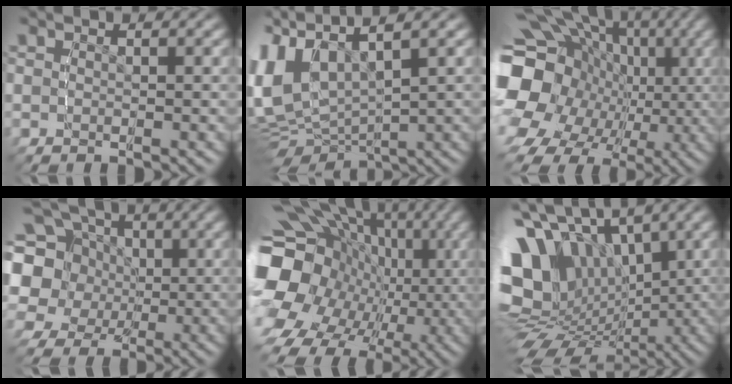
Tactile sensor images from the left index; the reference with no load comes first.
{"total": 13.2, "force": [1.4, 10.1, 8.4], "torque": [-0.212, -0.031, 0.029]}
{"total": 16.4, "force": [-0.8, 13.6, 9.3], "torque": [-0.175, -0.047, -0.002]}
{"total": 14.0, "force": [3.1, 11.9, 6.6], "torque": [-0.148, -0.020, 0.045]}
{"total": 18.1, "force": [-0.7, 14.4, 10.8], "torque": [-0.205, -0.057, 0.005]}
{"total": 17.3, "force": [1.6, 13.4, 10.8], "torque": [-0.218, -0.028, 0.030]}